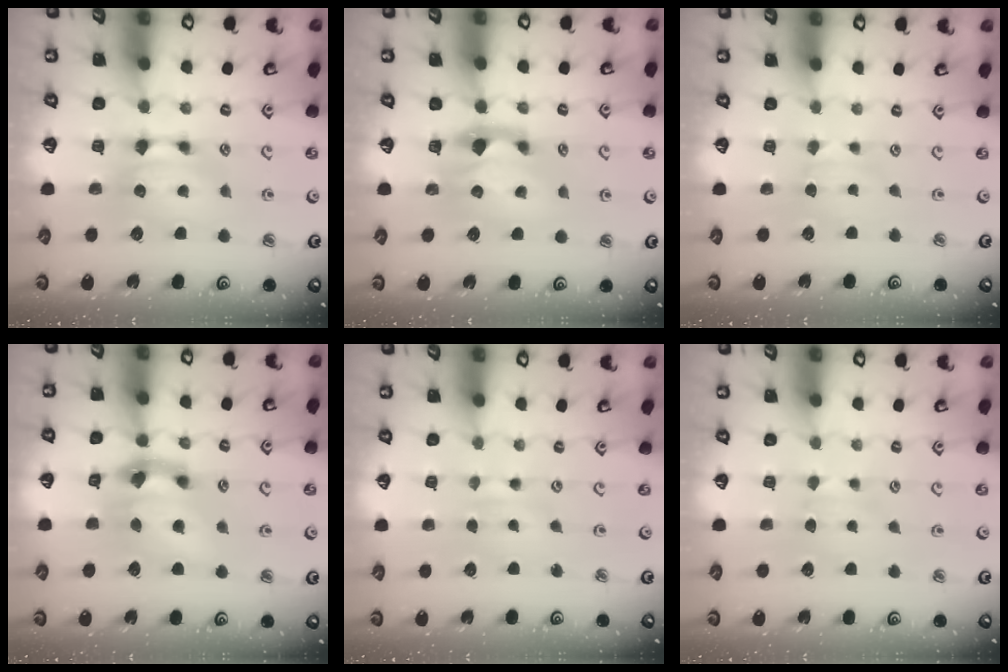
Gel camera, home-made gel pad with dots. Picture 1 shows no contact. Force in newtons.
{"total": 2.2, "press": 1.8, "slide": 1.2}
{"total": 2.7, "press": 2.6, "slide": 0.4}
{"total": 5.3, "press": 4.8, "slide": 2.1}
{"total": 2.2, "press": 2.1, "slide": 0.4}
{"total": 2.6, "press": 2.6, "slide": 0.4}